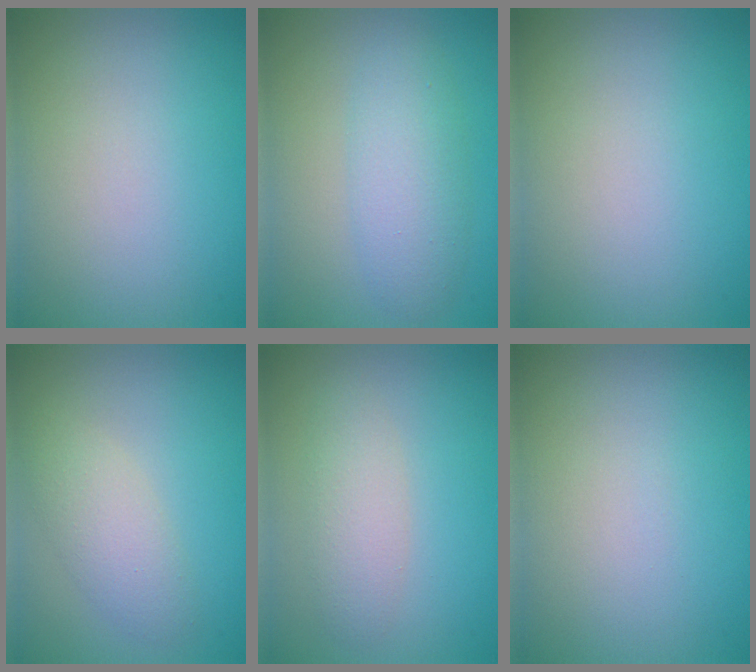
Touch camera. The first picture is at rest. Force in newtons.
{"total": 3.8, "press": 3.8, "slide": 0.1}
{"total": 0.0}
{"total": 2.9, "press": 2.9, "slide": 0.0}
{"total": 2.6, "press": 2.6, "slide": 0.2}
{"total": 0.0}